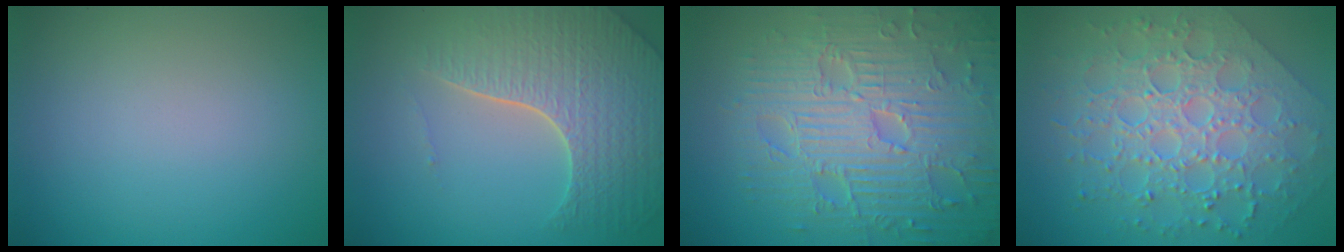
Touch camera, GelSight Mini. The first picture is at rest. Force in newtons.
{"total": 7.0, "press": 5.2, "slide": 4.7}
{"total": 10.0, "press": 6.9, "slide": 7.2}
{"total": 8.4, "press": 6.1, "slide": 5.8}